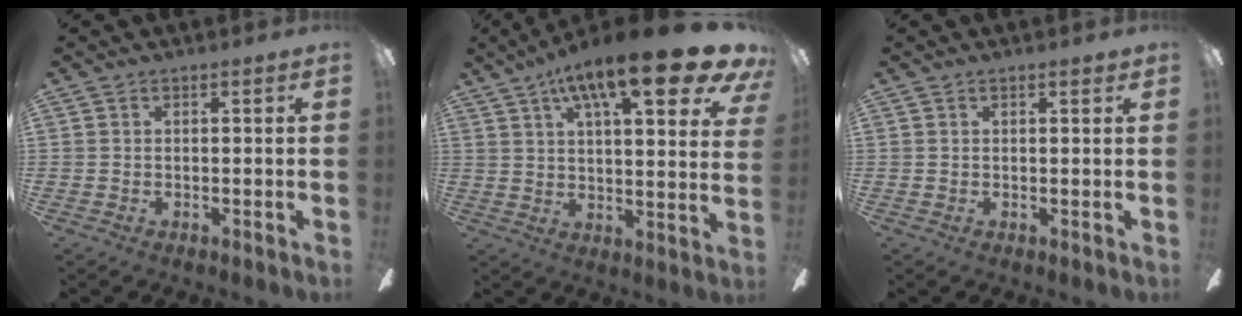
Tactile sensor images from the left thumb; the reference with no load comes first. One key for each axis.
{"total": 22.4, "fx": 12.9, "fy": 6.2, "fz": 17.3, "tx": -0.252, "ty": -0.066, "tz": 0.197}
{"total": 1.5, "fx": 0.9, "fy": 0.2, "fz": 1.1, "tx": -0.025, "ty": 0.003, "tz": 0.014}